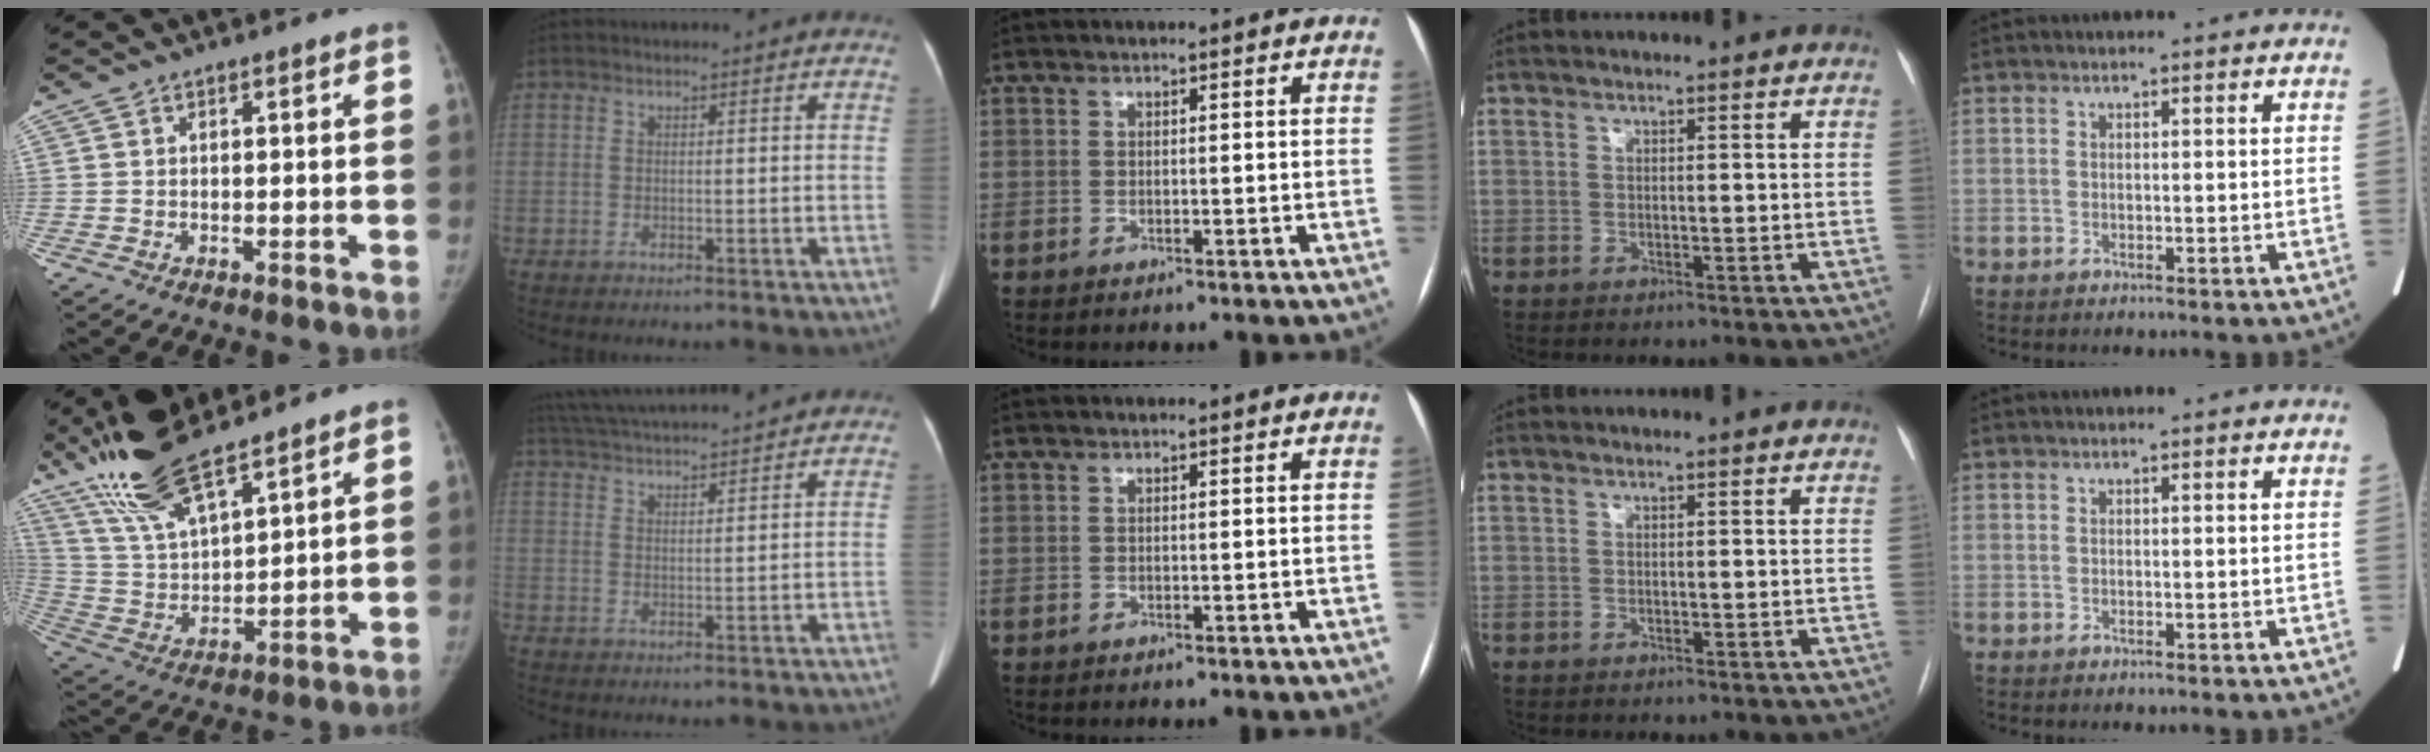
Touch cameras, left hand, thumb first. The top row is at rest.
{"thumb": {"total": 15.7, "force": [12.2, 3.8, 9.1], "torque": [-0.165, -0.050, 0.247]}, "index": {"total": 13.2, "force": [12.2, 0.4, 5.0], "torque": [-0.100, 0.027, 0.190]}}